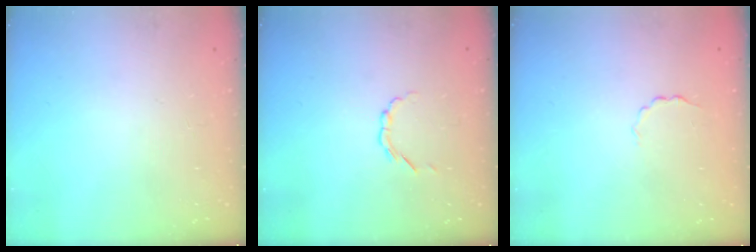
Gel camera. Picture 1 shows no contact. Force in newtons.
{"total": 2.1, "press": 2.0, "slide": 0.7}
{"total": 2.0, "press": 1.9, "slide": 0.6}